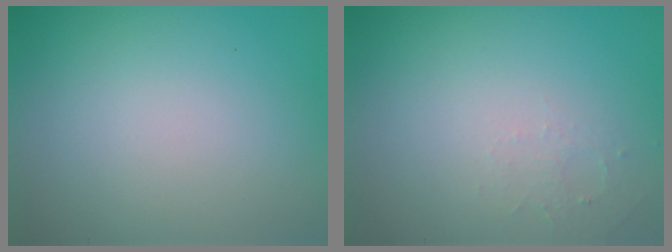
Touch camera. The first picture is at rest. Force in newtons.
{"total": 1.2, "press": 1.2, "slide": 0.3}